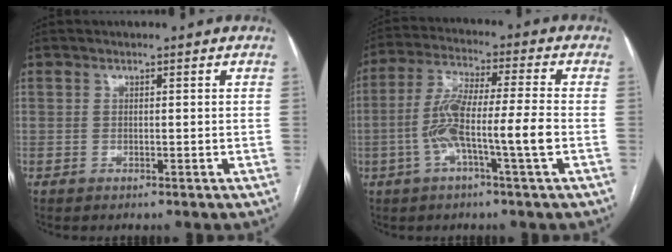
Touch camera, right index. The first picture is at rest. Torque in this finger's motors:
{"motor_torque": [1.66, -0.35, 0.86, 0.21]}